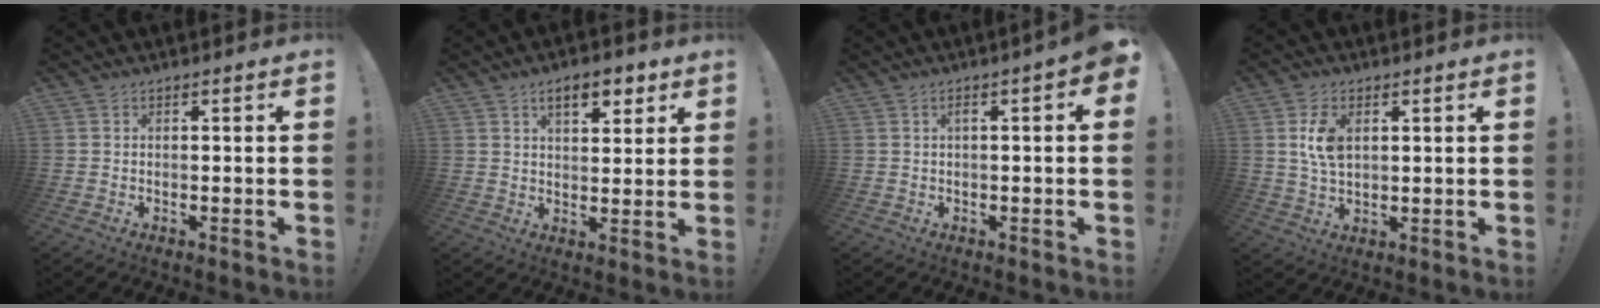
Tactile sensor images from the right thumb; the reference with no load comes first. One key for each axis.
{"total": 8.0, "fx": 4.5, "fy": 3.7, "fz": 5.4, "tx": -0.067, "ty": -0.014, "tz": 0.075}
{"total": 2.7, "fx": 0.2, "fy": 0.0, "fz": 2.7, "tx": -0.049, "ty": -0.001, "tz": 0.000}
{"total": 7.8, "fx": 2.4, "fy": 4.8, "fz": 5.7, "tx": -0.102, "ty": -0.006, "tz": 0.040}